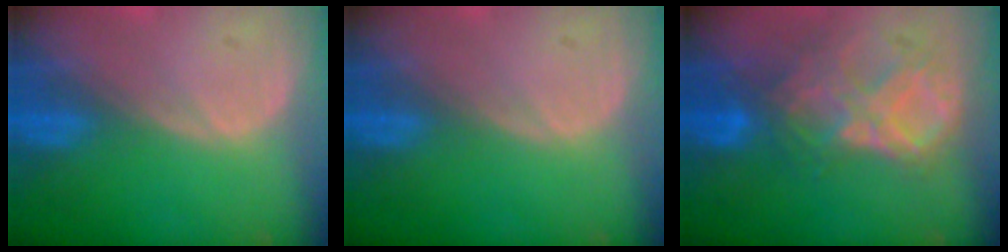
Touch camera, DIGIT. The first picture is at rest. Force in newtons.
{"total": 0.0}
{"total": 9.1, "press": 7.7, "slide": 4.8}